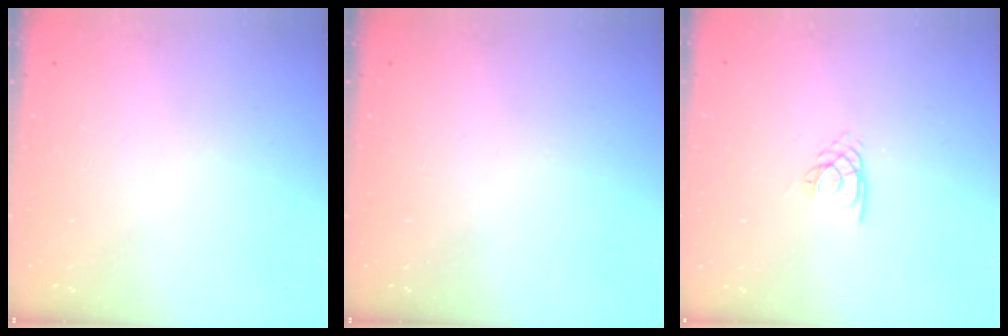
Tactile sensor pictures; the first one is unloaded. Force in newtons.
{"total": 0.0}
{"total": 1.9, "press": 1.8, "slide": 0.3}